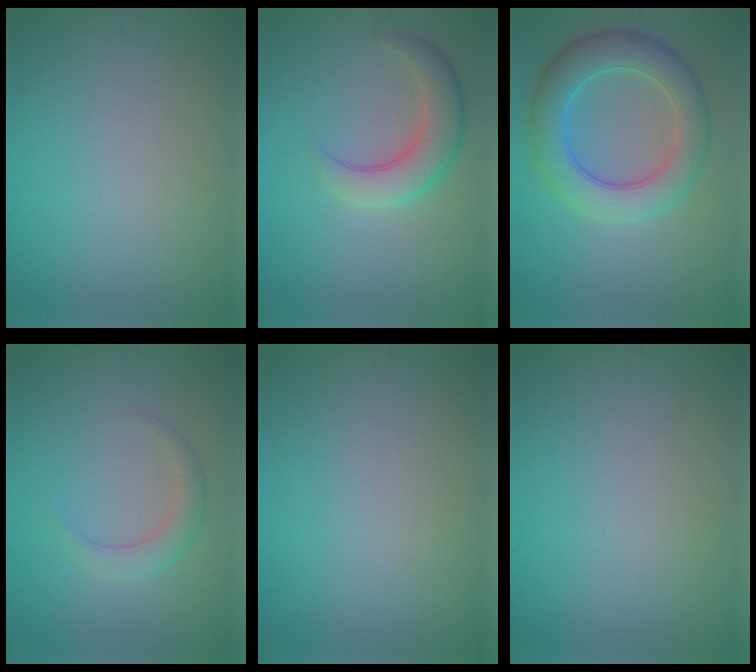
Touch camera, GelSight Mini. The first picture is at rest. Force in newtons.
{"total": 4.3, "press": 4.3, "slide": 0.3}
{"total": 6.6, "press": 6.6, "slide": 0.1}
{"total": 2.1, "press": 2.1, "slide": 0.1}
{"total": 0.0}
{"total": 0.0}